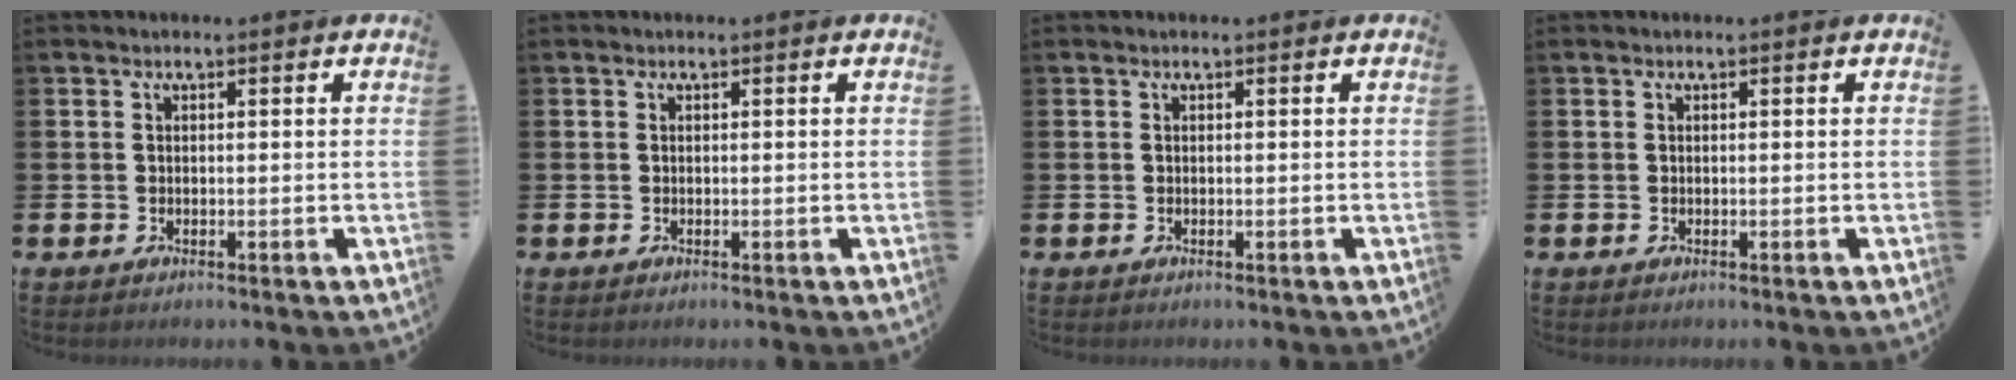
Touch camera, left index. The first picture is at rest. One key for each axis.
{"total": 0.0}
{"total": 0.0}
{"total": 0.0}